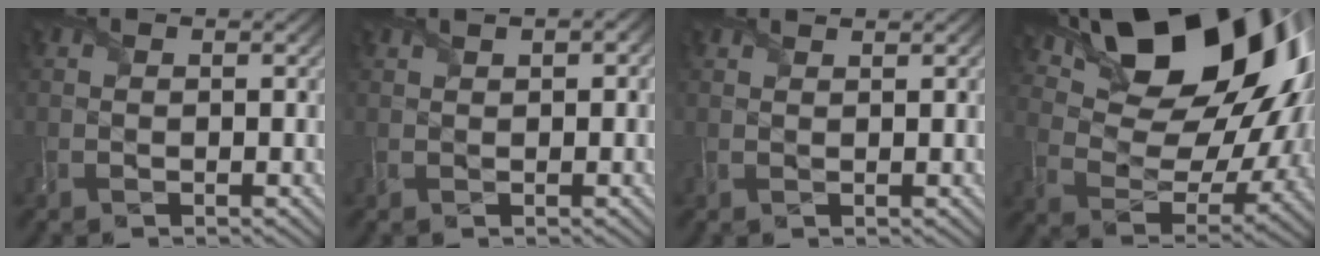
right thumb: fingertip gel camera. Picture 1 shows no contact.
{"total": 2.4, "force": [1.1, 1.1, 1.9], "torque": [-0.039, 0.004, 0.018]}
{"total": 1.1, "force": [1.1, 0.0, 0.3], "torque": [-0.019, -0.001, 0.016]}
{"total": 20.8, "force": [10.2, 11.6, 14.0], "torque": [-0.247, 0.031, 0.172]}